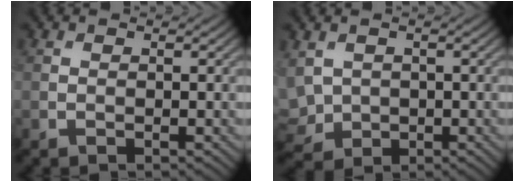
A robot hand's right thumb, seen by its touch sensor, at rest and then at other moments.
{"total": 4.4, "force": [-0.1, 3.6, 2.5], "torque": [-0.077, -0.008, -0.003]}